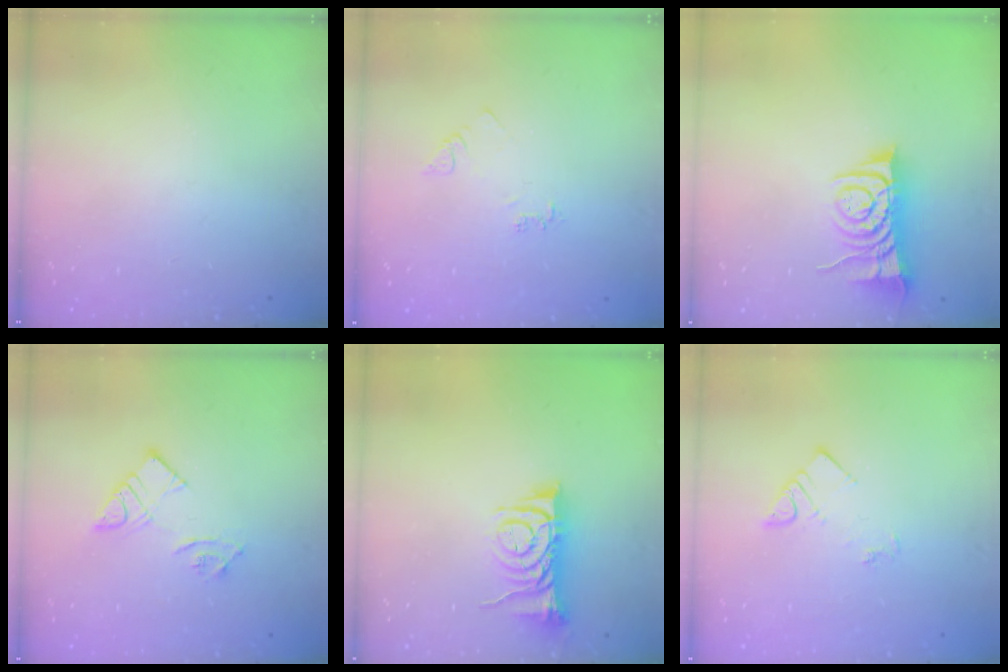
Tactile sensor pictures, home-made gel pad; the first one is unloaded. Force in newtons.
{"total": 3.9, "press": 3.9, "slide": 0.5}
{"total": 7.7, "press": 7.6, "slide": 1.1}
{"total": 8.4, "press": 8.4, "slide": 0.6}
{"total": 8.0, "press": 8.0, "slide": 0.1}
{"total": 3.8, "press": 3.8, "slide": 0.4}